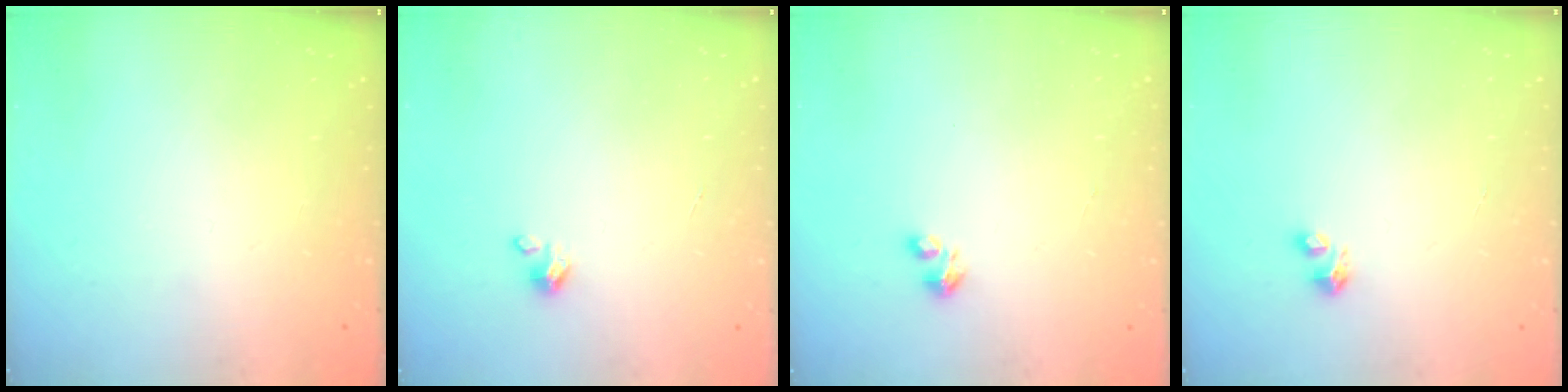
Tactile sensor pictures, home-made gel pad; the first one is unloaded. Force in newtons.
{"total": 2.0, "press": 1.9, "slide": 0.3}
{"total": 1.8, "press": 1.8, "slide": 0.4}
{"total": 3.5, "press": 3.4, "slide": 0.5}